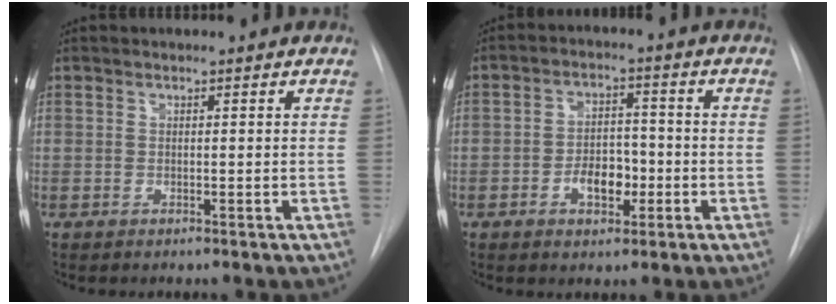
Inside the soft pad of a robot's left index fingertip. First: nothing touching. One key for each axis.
{"total": 5.7, "fx": -1.9, "fy": 3.3, "fz": 4.2, "tx": -0.071, "ty": 0.011, "tz": -0.030}